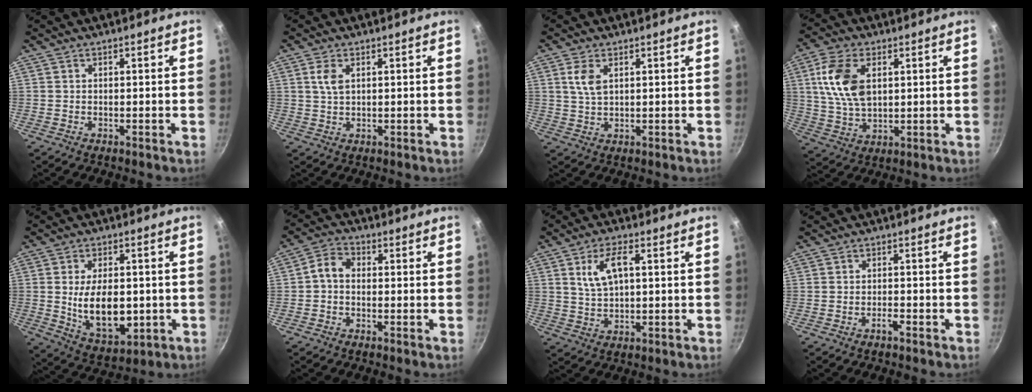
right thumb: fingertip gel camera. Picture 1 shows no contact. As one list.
[{"total": 3.3, "force": [1.1, 1.8, 2.5], "torque": [-0.047, -0.002, 0.021]}, {"total": 4.3, "force": [1.5, 2.3, 3.2], "torque": [-0.062, -0.005, 0.032]}, {"total": 12.0, "force": [3.1, 7.1, 9.2], "torque": [-0.165, -0.006, 0.060]}, {"total": 13.6, "force": [-1.1, 8.1, 10.9], "torque": [-0.156, -0.011, -0.001]}, {"total": 4.2, "force": [-0.5, 3.1, 2.8], "torque": [-0.053, 0.019, -0.025]}, {"total": 7.3, "force": [1.9, 3.4, 6.1], "torque": [-0.110, 0.010, 0.041]}, {"total": 1.6, "force": [-1.1, 0.4, 1.0], "torque": [-0.016, 0.013, -0.021]}]